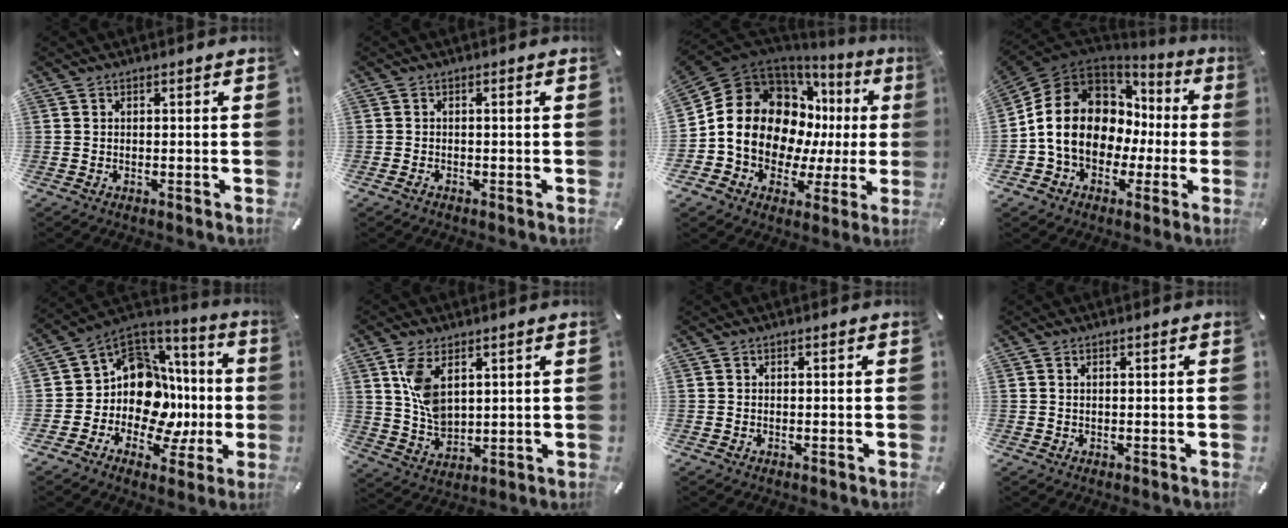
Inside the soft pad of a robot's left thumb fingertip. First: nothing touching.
{"total": 1.0, "force": [-0.7, 0.4, 0.7], "torque": [-0.013, 0.000, -0.013]}
{"total": 19.8, "force": [2.9, 15.4, 12.1], "torque": [-0.213, -0.023, 0.066]}
{"total": 15.4, "force": [-1.0, 13.1, 8.0], "torque": [-0.169, 0.004, -0.016]}
{"total": 15.2, "force": [-0.6, 12.9, 8.0], "torque": [-0.142, -0.043, 0.005]}
{"total": 8.7, "force": [3.7, 5.4, 5.8], "torque": [-0.135, -0.014, 0.066]}
{"total": 0.0}
{"total": 0.7, "force": [0.1, 0.4, 0.6], "torque": [-0.012, 0.002, 0.001]}